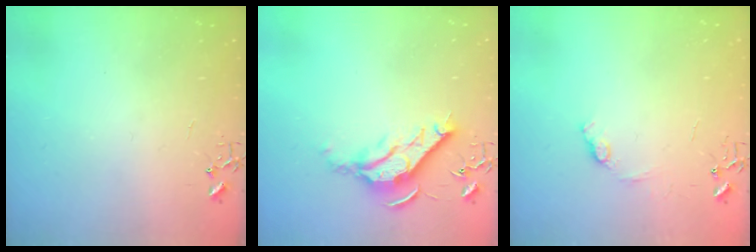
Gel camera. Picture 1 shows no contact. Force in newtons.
{"total": 11.7, "press": 11.6, "slide": 1.3}
{"total": 7.2, "press": 7.1, "slide": 0.8}